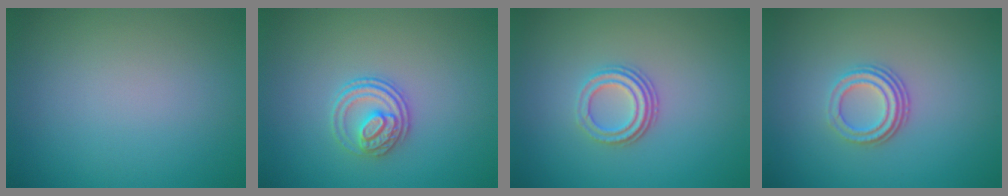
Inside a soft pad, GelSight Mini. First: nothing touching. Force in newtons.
{"total": 2.8, "press": 2.6, "slide": 1.2}
{"total": 2.9, "press": 2.2, "slide": 2.0}
{"total": 3.0, "press": 2.1, "slide": 2.1}